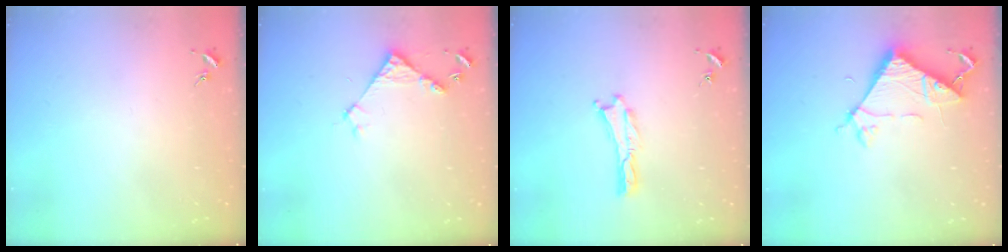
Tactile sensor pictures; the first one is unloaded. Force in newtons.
{"total": 4.0, "press": 4.0, "slide": 0.3}
{"total": 0.0}
{"total": 6.9, "press": 6.9, "slide": 0.4}